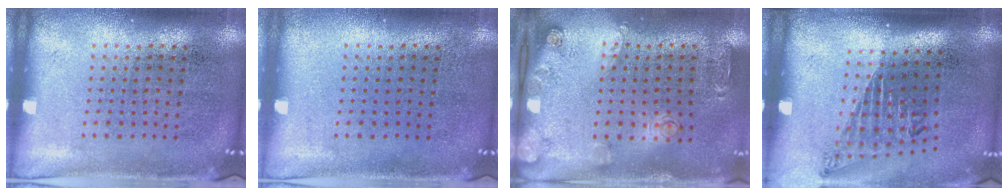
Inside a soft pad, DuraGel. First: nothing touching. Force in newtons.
{"total": 0.0}
{"total": 1.7, "press": 1.4, "slide": 1.0}
{"total": 1.7, "press": 1.1, "slide": 1.3}